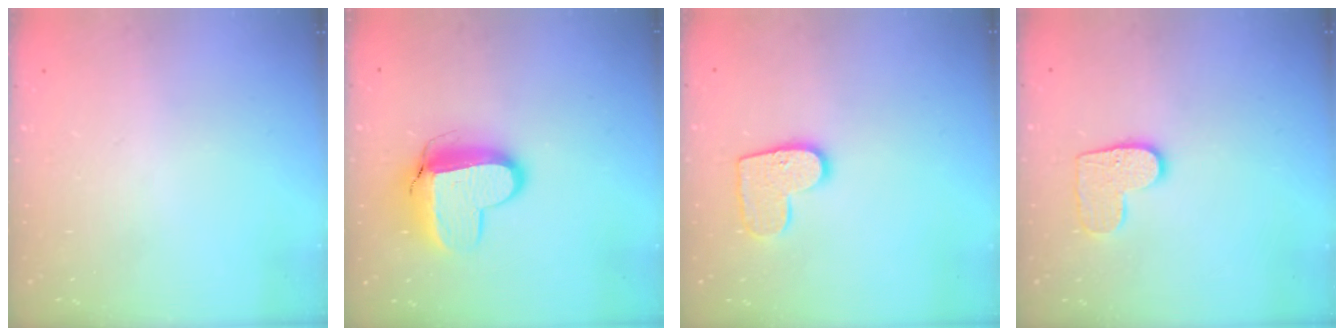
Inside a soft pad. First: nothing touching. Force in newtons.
{"total": 11.8, "press": 11.8, "slide": 1.2}
{"total": 10.3, "press": 10.3, "slide": 0.4}
{"total": 9.2, "press": 9.2, "slide": 0.3}